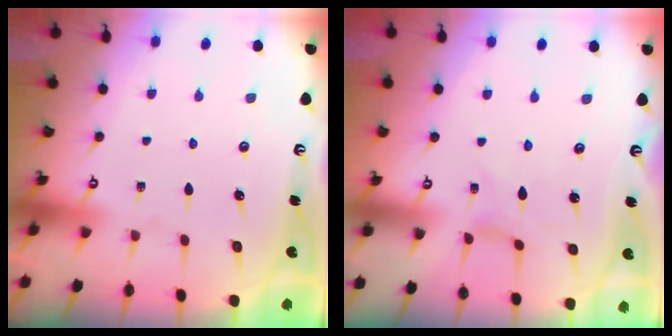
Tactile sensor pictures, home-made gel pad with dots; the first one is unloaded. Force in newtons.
{"total": 0.0}